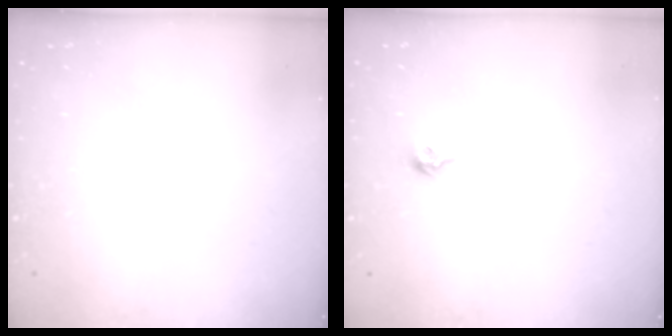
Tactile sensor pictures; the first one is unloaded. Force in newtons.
{"total": 6.4, "press": 6.3, "slide": 0.6}